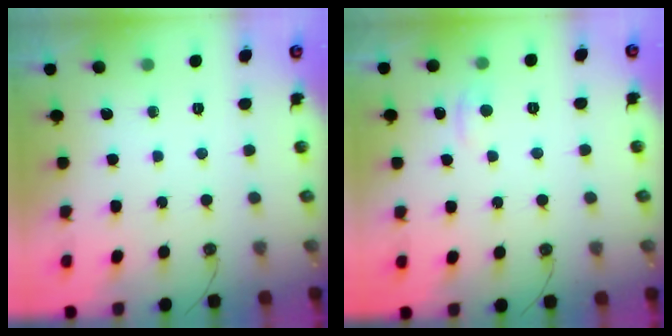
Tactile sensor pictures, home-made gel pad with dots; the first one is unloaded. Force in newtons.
{"total": 0.8, "press": 0.2, "slide": 0.8}